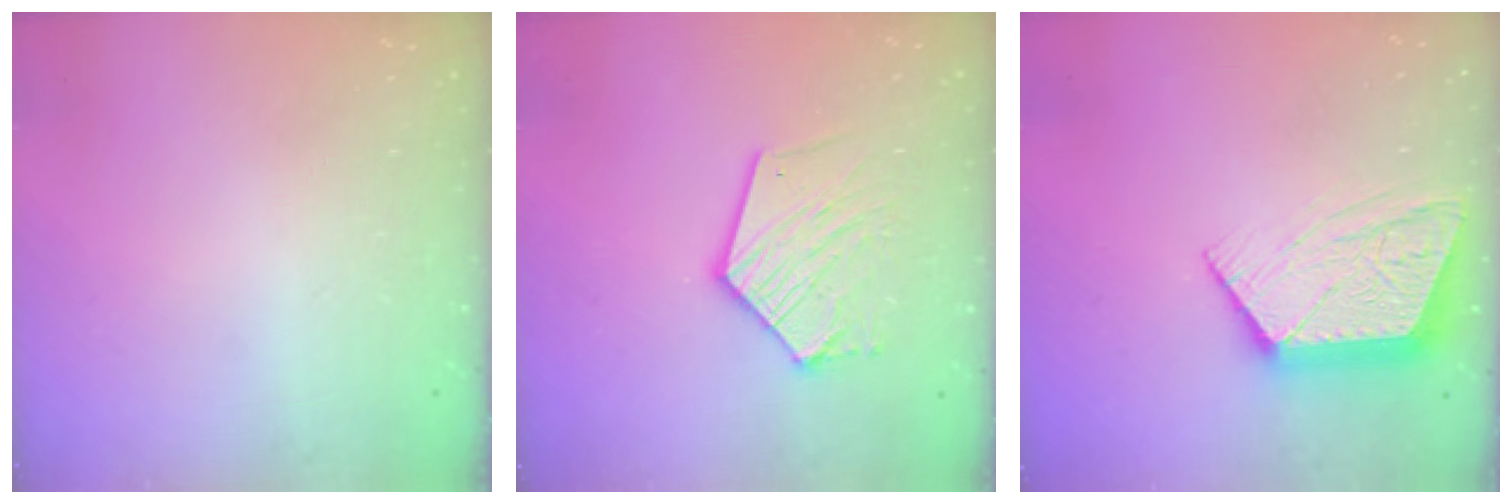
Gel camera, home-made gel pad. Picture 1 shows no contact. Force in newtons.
{"total": 13.2, "press": 13.1, "slide": 1.4}
{"total": 13.9, "press": 13.9, "slide": 1.0}